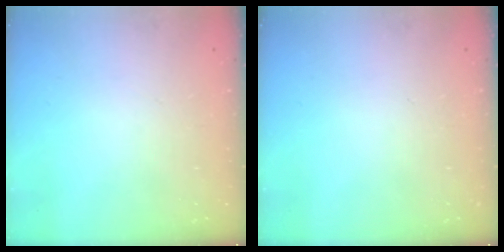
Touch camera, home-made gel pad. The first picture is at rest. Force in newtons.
{"total": 0.0}